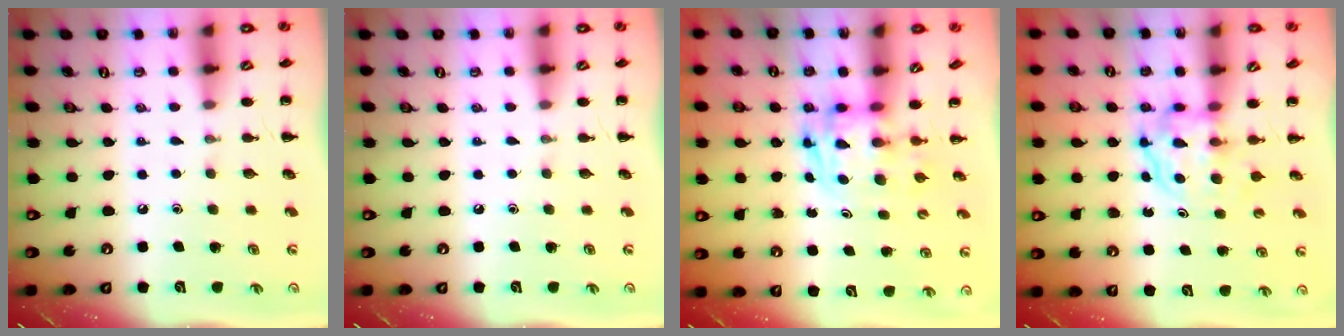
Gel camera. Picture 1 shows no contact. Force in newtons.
{"total": 0.0}
{"total": 2.8, "press": 2.8, "slide": 0.5}
{"total": 3.7, "press": 3.7, "slide": 0.2}